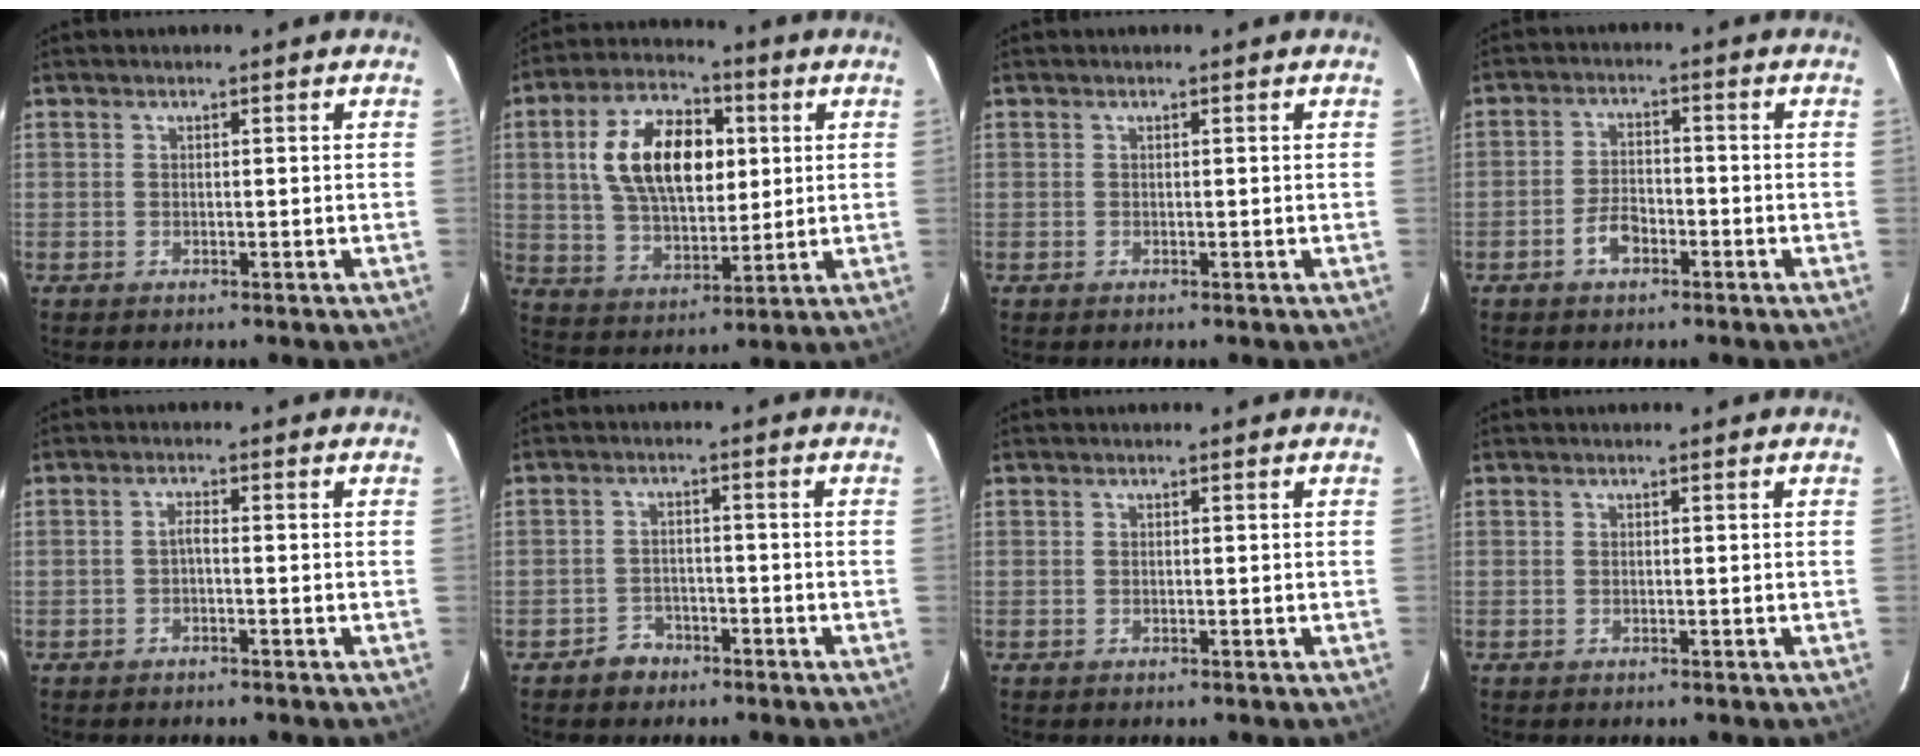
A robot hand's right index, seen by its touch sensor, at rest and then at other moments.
{"total": 16.1, "force": [3.6, 9.1, 12.8], "torque": [-0.232, 0.024, 0.070]}
{"total": 0.0}
{"total": 4.6, "force": [-2.6, 2.5, 2.8], "torque": [-0.062, 0.005, -0.046]}
{"total": 1.3, "force": [-0.7, 0.2, 1.1], "torque": [-0.021, 0.005, -0.014]}
{"total": 3.5, "force": [-2.6, 2.4, 0.0], "torque": [-0.007, 0.012, -0.039]}
{"total": 0.0}
{"total": 0.0}